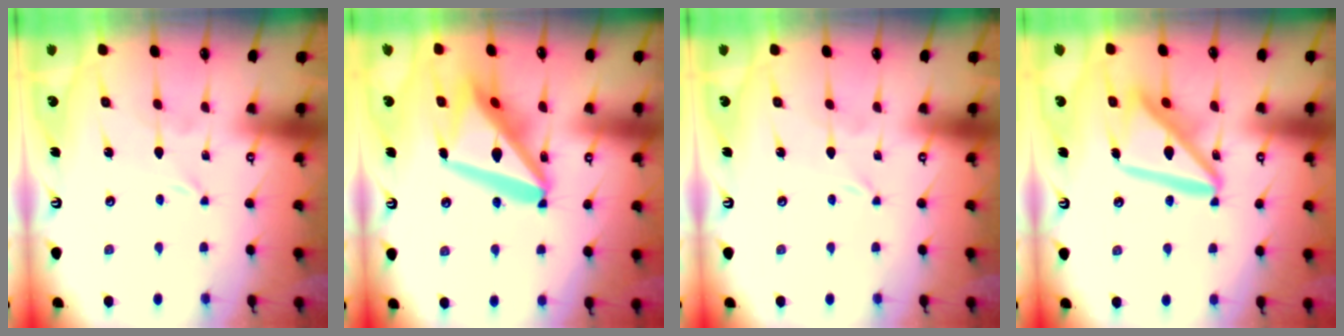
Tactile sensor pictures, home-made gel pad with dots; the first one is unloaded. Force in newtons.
{"total": 20.7, "press": 20.6, "slide": 2.3}
{"total": 0.0}
{"total": 17.6, "press": 17.5, "slide": 1.8}